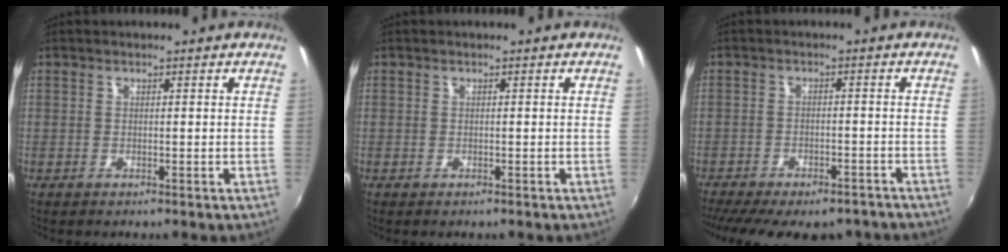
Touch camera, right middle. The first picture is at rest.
{"total": 0.0}
{"total": 17.0, "force": [-14.0, 5.9, 7.6], "torque": [-0.160, -0.025, -0.184]}